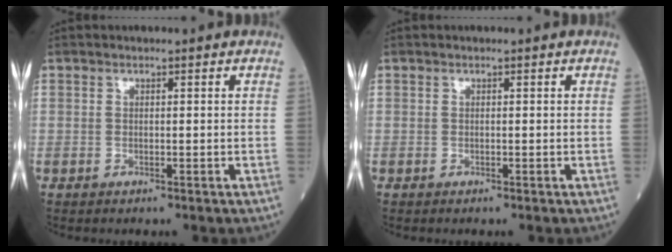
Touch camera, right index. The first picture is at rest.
{"total": 0.0}